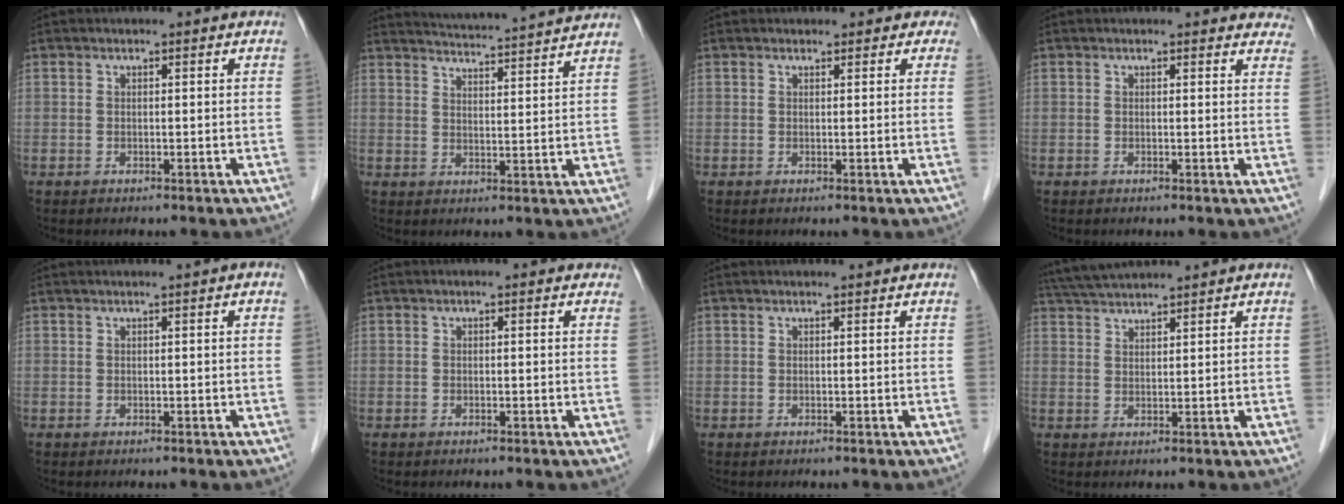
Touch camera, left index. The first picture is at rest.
{"total": 14.7, "force": [13.9, -0.5, 4.5], "torque": [-0.081, -0.004, 0.186]}
{"total": 3.0, "force": [2.5, 1.5, 0.2], "torque": [0.015, 0.000, 0.015]}
{"total": 9.1, "force": [8.5, 2.8, 1.9], "torque": [0.013, 0.001, 0.070]}
{"total": 0.8, "force": [0.4, -0.2, 0.6], "torque": [-0.014, 0.004, 0.012]}
{"total": 1.4, "force": [0.9, 0.6, 0.9], "torque": [-0.009, 0.007, 0.005]}
{"total": 2.7, "force": [2.6, 0.2, 0.6], "torque": [-0.009, 0.022, 0.032]}
{"total": 6.5, "force": [6.2, -0.2, 2.2], "torque": [-0.045, 0.035, 0.113]}